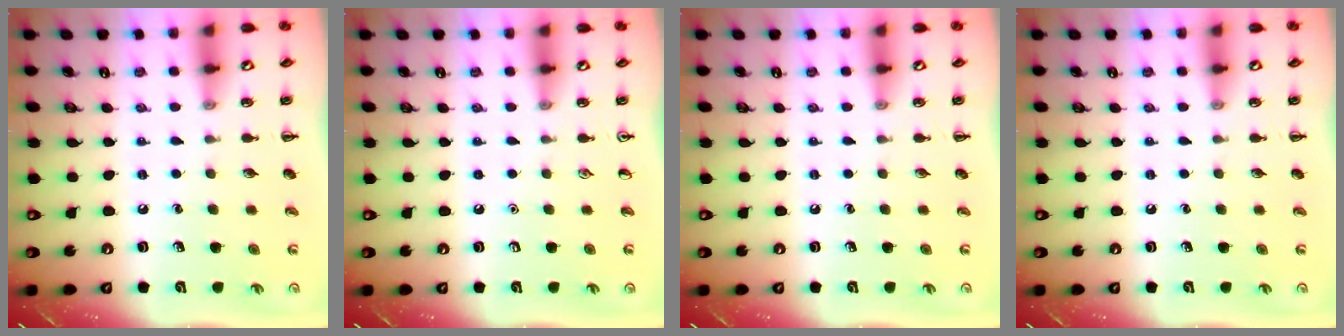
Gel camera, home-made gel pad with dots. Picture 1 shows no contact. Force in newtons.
{"total": 0.0}
{"total": 0.0}
{"total": 0.0}